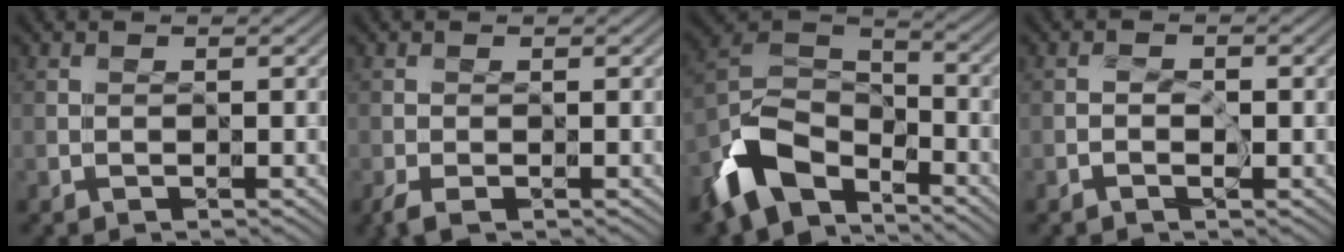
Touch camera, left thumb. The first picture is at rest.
{"total": 2.3, "force": [-1.3, 0.9, 1.7], "torque": [-0.036, -0.005, -0.023]}
{"total": 10.4, "force": [-6.8, 5.7, 5.5], "torque": [-0.120, -0.009, -0.150]}
{"total": 0.7, "force": [-0.5, 0.3, 0.4], "torque": [-0.004, 0.001, -0.009]}